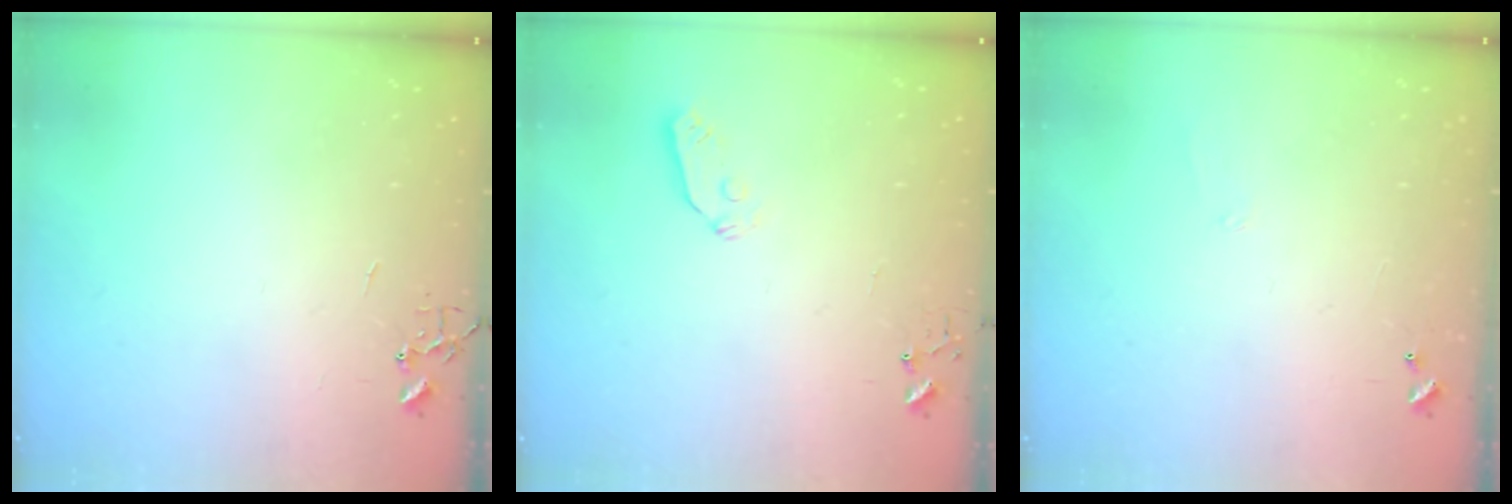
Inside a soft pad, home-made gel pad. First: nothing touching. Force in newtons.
{"total": 3.9, "press": 3.8, "slide": 0.6}
{"total": 5.6, "press": 5.6, "slide": 0.4}